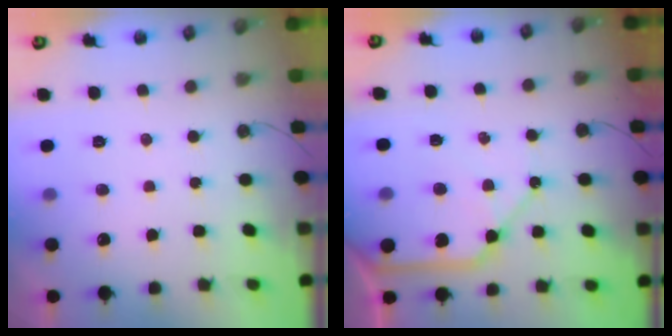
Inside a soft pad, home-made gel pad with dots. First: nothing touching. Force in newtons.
{"total": 11.8, "press": 11.7, "slide": 1.4}